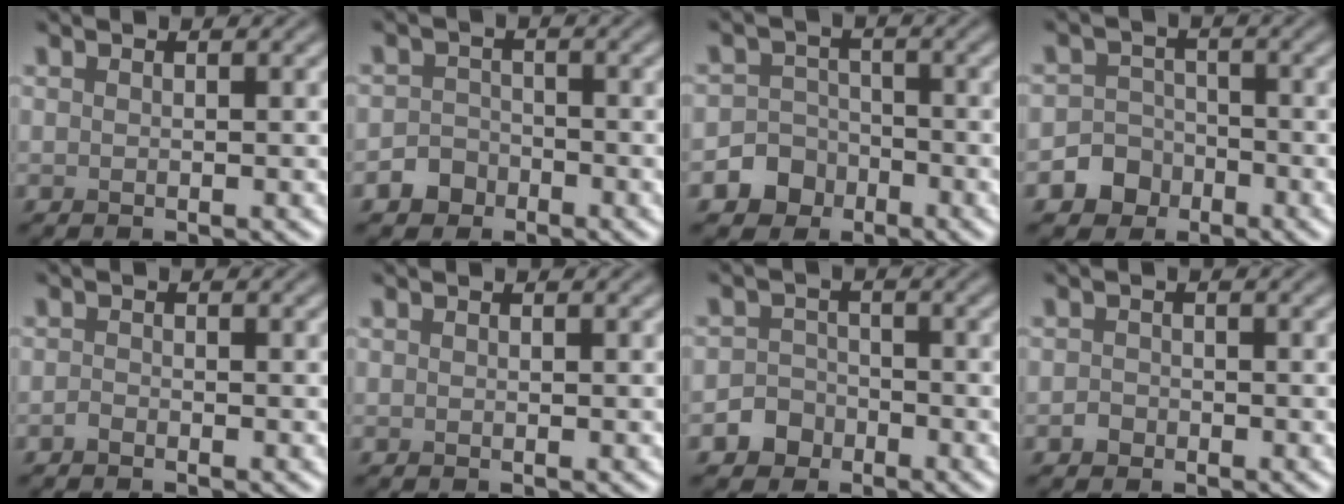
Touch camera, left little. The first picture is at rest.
{"total": 2.2, "force": [-1.4, 1.7, 0.4], "torque": [0.004, 0.006, -0.029]}
{"total": 5.2, "force": [-2.9, 4.3, 0.5], "torque": [0.022, -0.008, -0.072]}
{"total": 4.7, "force": [-2.6, 3.9, 0.5], "torque": [0.024, -0.007, -0.064]}
{"total": 0.6, "force": [-0.5, 0.2, 0.2], "torque": [-0.004, -0.001, -0.012]}
{"total": 0.0}
{"total": 2.8, "force": [-1.7, 2.2, 0.4], "torque": [0.016, 0.004, -0.036]}
{"total": 1.0, "force": [-0.6, 0.8, 0.2], "torque": [0.001, 0.000, -0.012]}